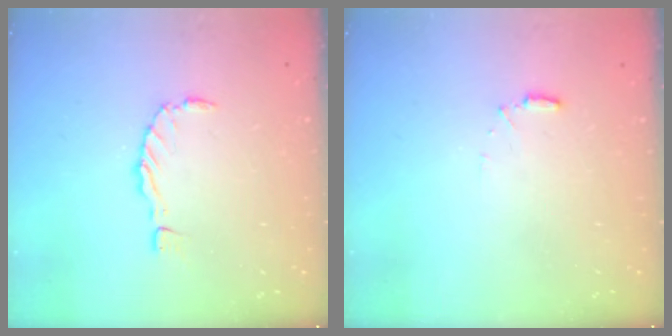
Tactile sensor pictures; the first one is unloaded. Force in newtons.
{"total": 4.9, "press": 4.9, "slide": 0.5}